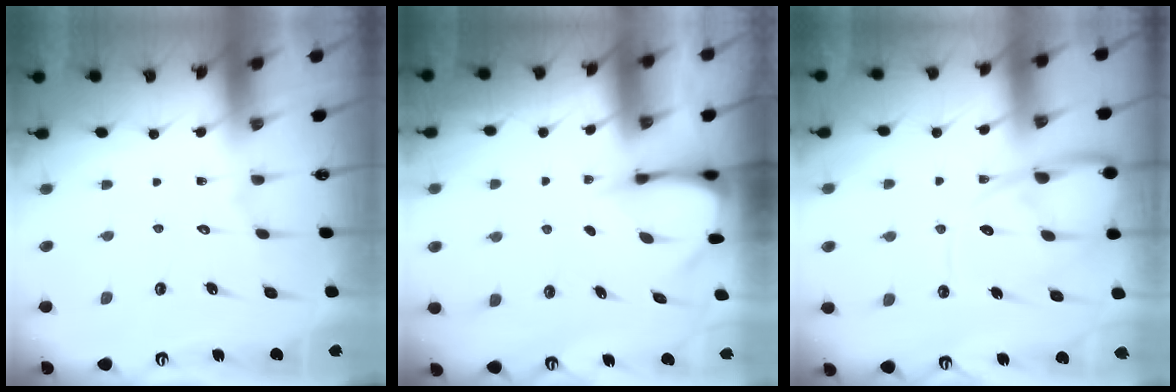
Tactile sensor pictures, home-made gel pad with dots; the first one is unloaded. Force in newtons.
{"total": 3.7, "press": 3.7, "slide": 0.3}
{"total": 11.9, "press": 11.8, "slide": 1.2}